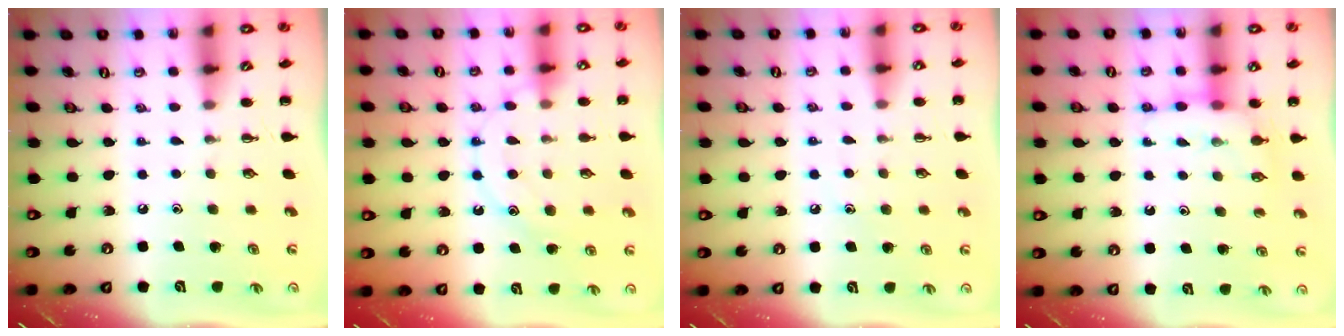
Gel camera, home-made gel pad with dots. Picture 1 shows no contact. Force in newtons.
{"total": 13.5, "press": 13.5, "slide": 0.6}
{"total": 6.5, "press": 6.4, "slide": 1.2}
{"total": 8.0, "press": 8.0, "slide": 0.7}